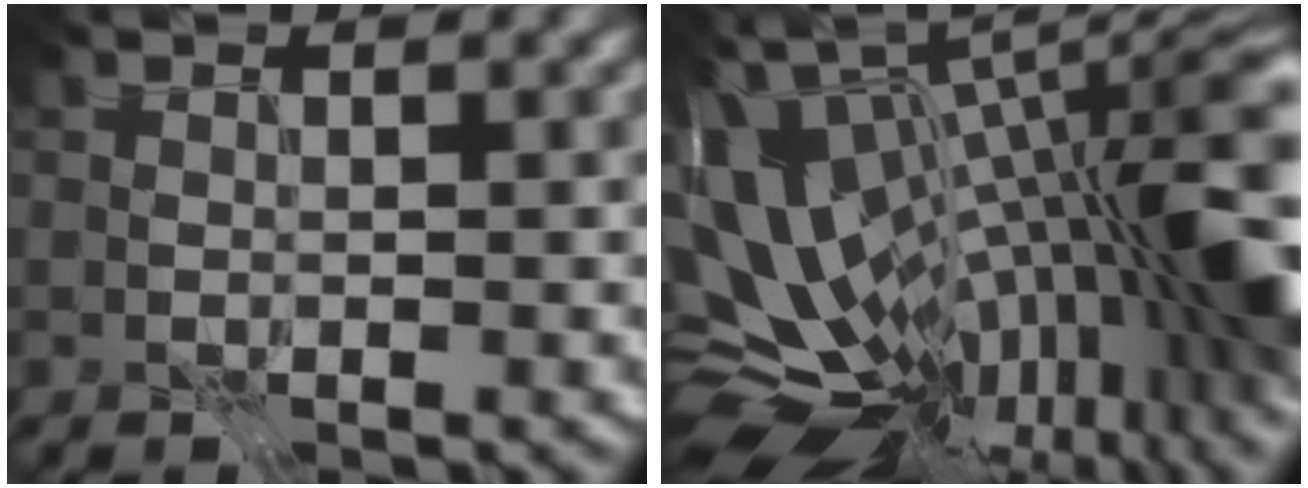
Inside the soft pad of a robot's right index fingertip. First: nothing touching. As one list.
[{"total": 17.1, "force": [-1.7, 8.3, 14.9], "torque": [-0.216, -0.023, -0.017]}]